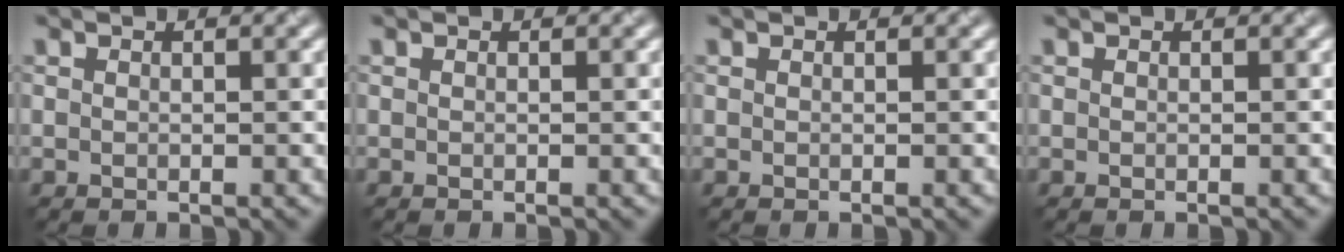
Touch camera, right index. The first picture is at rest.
{"total": 0.0}
{"total": 0.0}
{"total": 0.0}